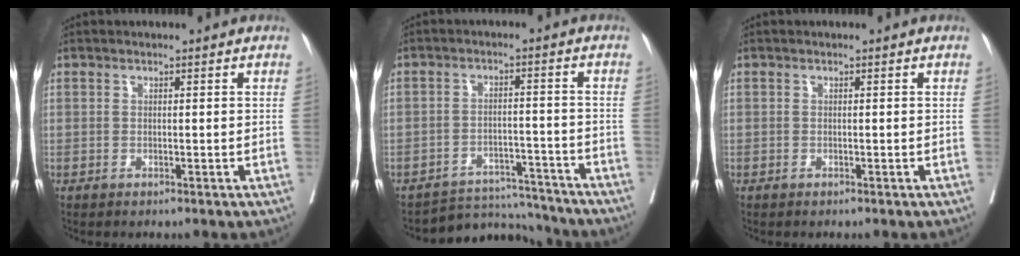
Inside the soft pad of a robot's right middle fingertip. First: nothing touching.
{"total": 6.9, "force": [-6.6, 1.0, -1.6], "torque": [0.028, 0.026, -0.098]}
{"total": 0.0}